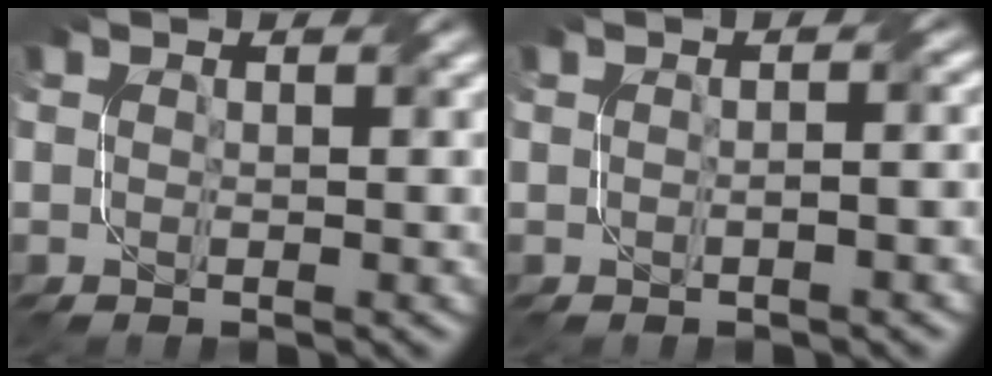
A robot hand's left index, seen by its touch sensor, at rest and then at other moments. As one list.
[{"total": 1.6, "force": [-0.3, 0.6, 1.4], "torque": [-0.014, 0.001, -0.007]}]